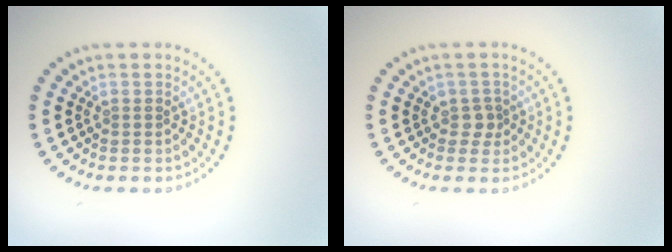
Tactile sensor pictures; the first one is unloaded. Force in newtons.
{"total": 1.3, "press": 1.1, "slide": 0.8}